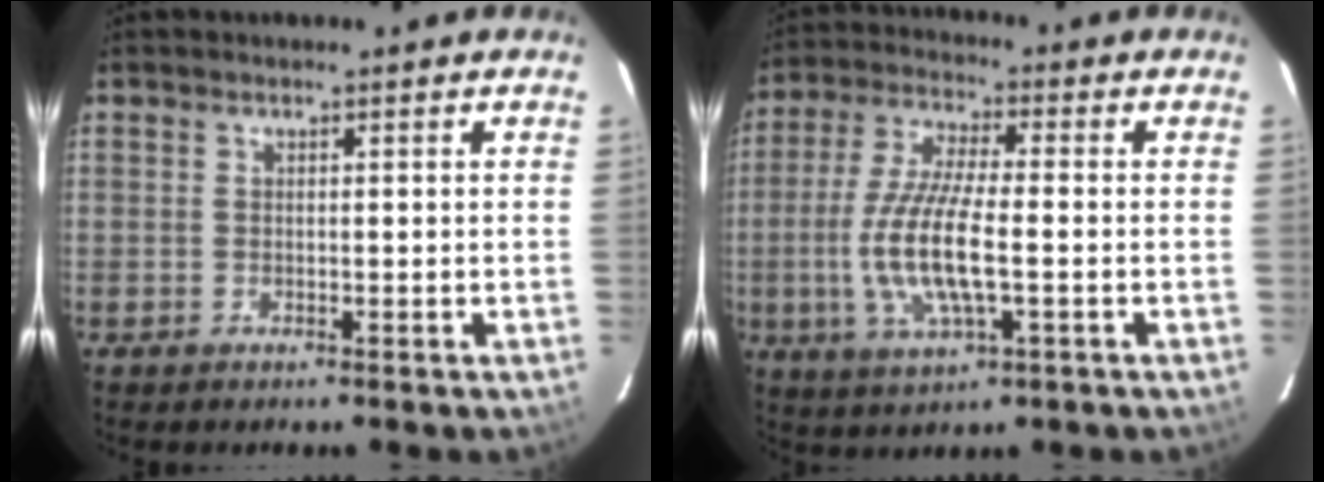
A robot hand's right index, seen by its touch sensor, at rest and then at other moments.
{"total": 12.8, "force": [-2.3, 3.6, 12.0], "torque": [-0.253, -0.007, -0.046]}